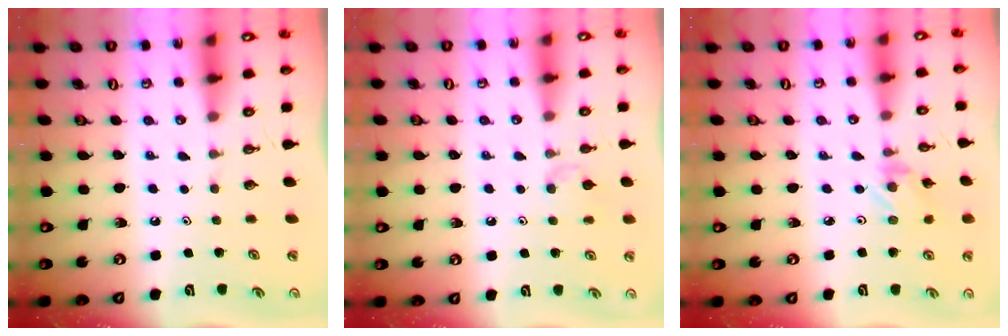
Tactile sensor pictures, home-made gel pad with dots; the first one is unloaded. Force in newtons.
{"total": 4.8, "press": 4.7, "slide": 0.8}
{"total": 2.1, "press": 2.1, "slide": 0.3}